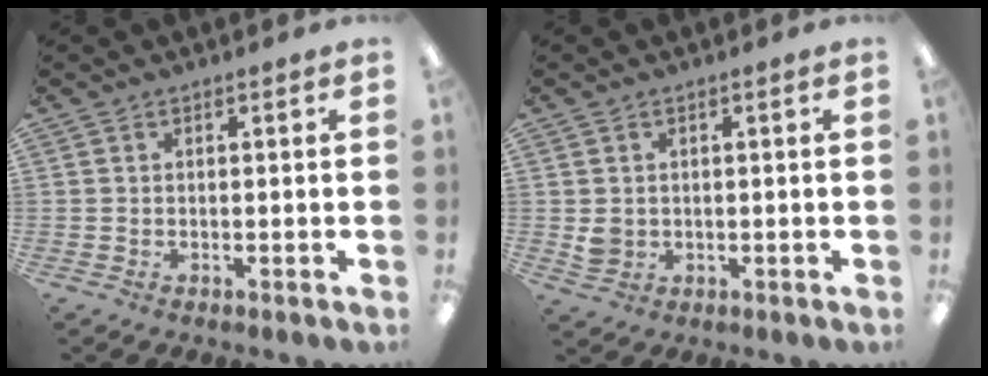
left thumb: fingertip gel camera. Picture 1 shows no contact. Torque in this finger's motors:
{"motor_torque": [0.00, 0.02, 0.00, -0.04, 0.00]}